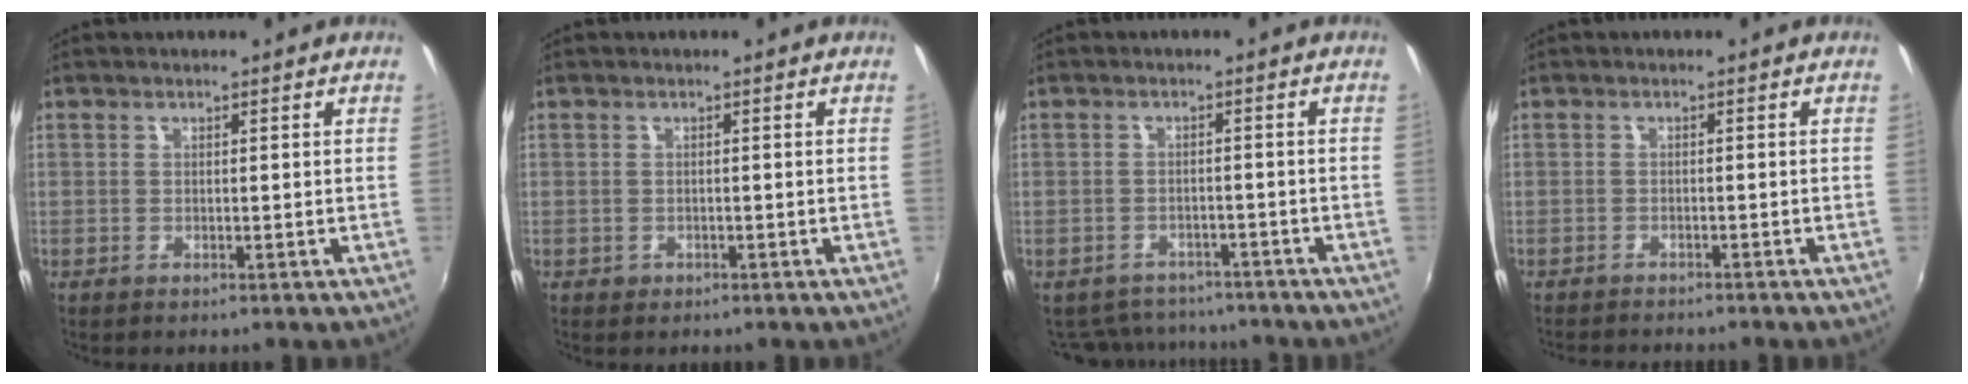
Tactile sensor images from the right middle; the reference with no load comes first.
{"total": 0.7, "force": [-0.3, 0.6, 0.1], "torque": [-0.003, -0.002, -0.002]}
{"total": 9.0, "force": [-8.0, 3.6, 2.0], "torque": [-0.054, 0.001, -0.111]}
{"total": 4.4, "force": [-4.2, 0.3, 1.4], "torque": [-0.039, -0.014, -0.067]}